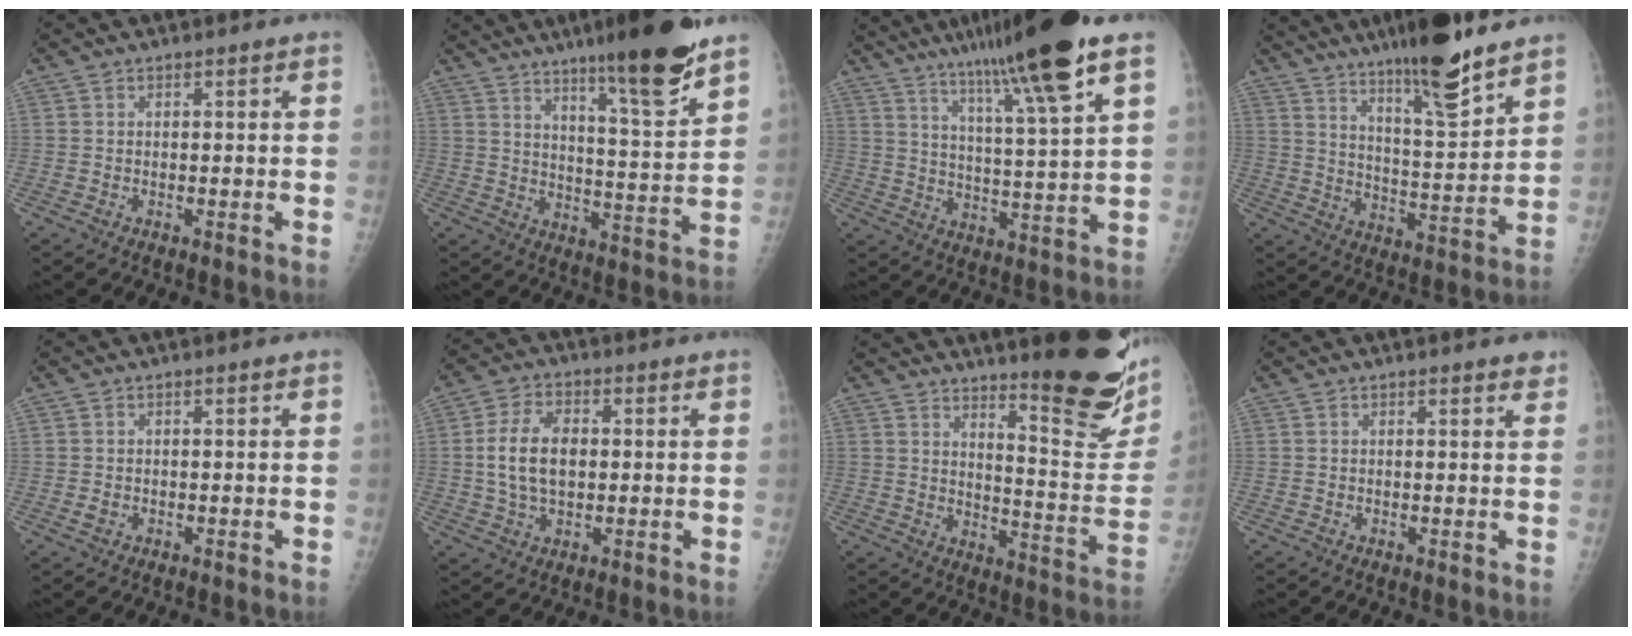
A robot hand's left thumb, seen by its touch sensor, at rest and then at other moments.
{"total": 14.9, "force": [10.3, 1.1, 10.7], "torque": [-0.146, -0.070, 0.160]}
{"total": 16.8, "force": [10.8, -0.1, 12.9], "torque": [-0.203, -0.038, 0.171]}
{"total": 15.2, "force": [11.3, 1.9, 10.1], "torque": [-0.147, -0.074, 0.186]}
{"total": 0.8, "force": [-0.2, 0.7, 0.5], "torque": [-0.009, 0.000, -0.001]}
{"total": 9.7, "force": [0.5, 6.1, 7.5], "torque": [-0.136, 0.007, 0.011]}
{"total": 20.2, "force": [13.4, 4.0, 14.6], "torque": [-0.163, -0.105, 0.189]}
{"total": 2.4, "force": [1.9, 0.4, 1.4], "torque": [-0.009, -0.004, 0.019]}